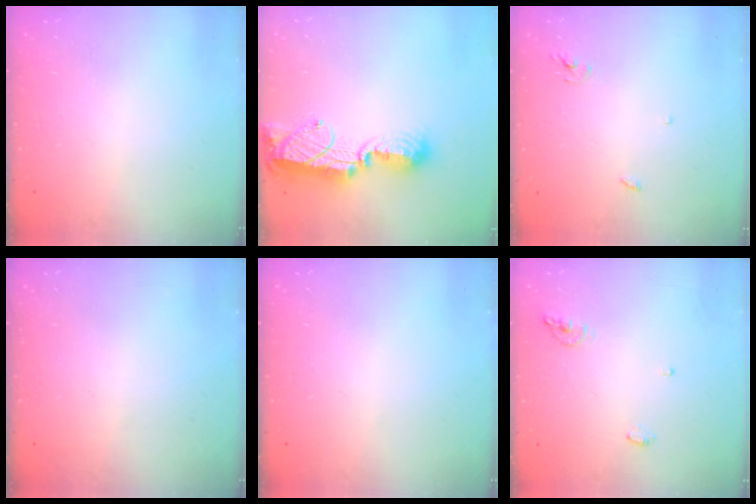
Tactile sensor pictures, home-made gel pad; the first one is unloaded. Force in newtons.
{"total": 12.4, "press": 12.3, "slide": 1.2}
{"total": 2.5, "press": 2.5, "slide": 0.1}
{"total": 0.0}
{"total": 0.0}
{"total": 6.4, "press": 6.3, "slide": 1.5}